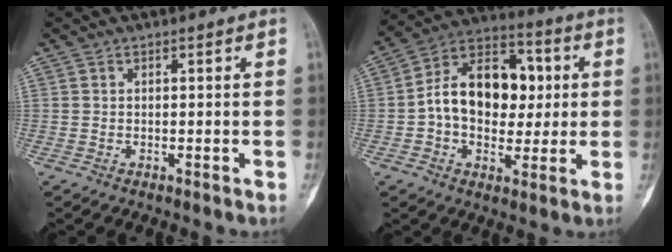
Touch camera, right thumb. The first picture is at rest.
{"total": 17.3, "force": [1.1, 11.9, 12.5], "torque": [-0.155, 0.031, 0.012]}